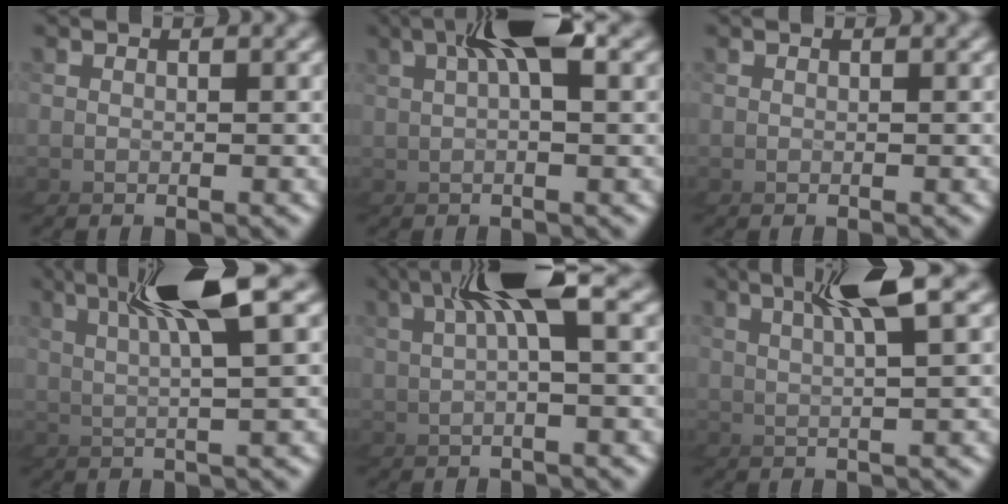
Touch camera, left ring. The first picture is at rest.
{"total": 5.2, "force": [1.6, 0.1, 5.0], "torque": [-0.106, 0.021, 0.019]}
{"total": 0.0}
{"total": 6.8, "force": [4.1, -0.4, 5.4], "torque": [-0.112, 0.032, 0.056]}
{"total": 5.9, "force": [2.0, -0.4, 5.6], "torque": [-0.111, 0.031, 0.026]}
{"total": 4.3, "force": [2.8, -2.2, 2.4], "torque": [-0.066, 0.029, 0.043]}